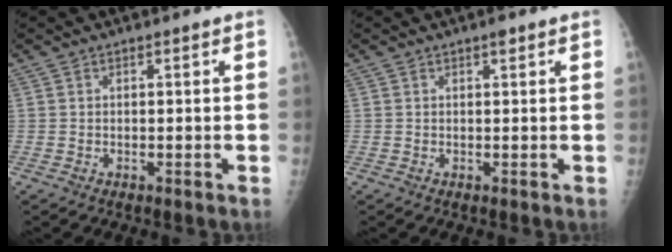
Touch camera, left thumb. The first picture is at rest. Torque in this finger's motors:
{"motor_torque": [0.60, 0.00, 0.44, 0.09, 0.00]}